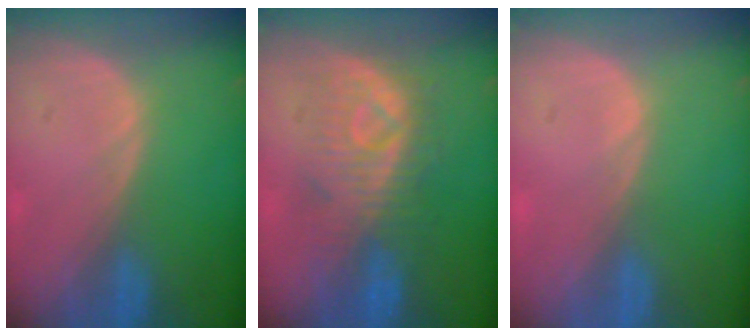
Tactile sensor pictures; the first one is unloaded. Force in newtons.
{"total": 8.5, "press": 8.4, "slide": 0.9}
{"total": 0.6, "press": 0.1, "slide": 0.6}